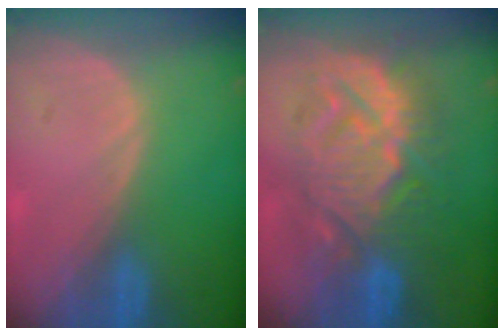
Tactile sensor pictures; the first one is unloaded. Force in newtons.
{"total": 12.0, "press": 11.9, "slide": 1.0}